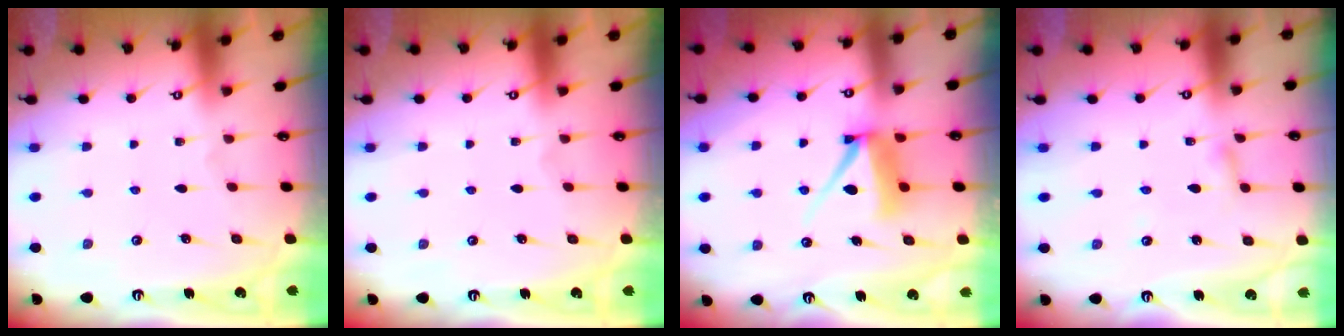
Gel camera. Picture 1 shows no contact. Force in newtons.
{"total": 0.0}
{"total": 8.0, "press": 7.9, "slide": 0.7}
{"total": 1.8, "press": 1.7, "slide": 0.2}